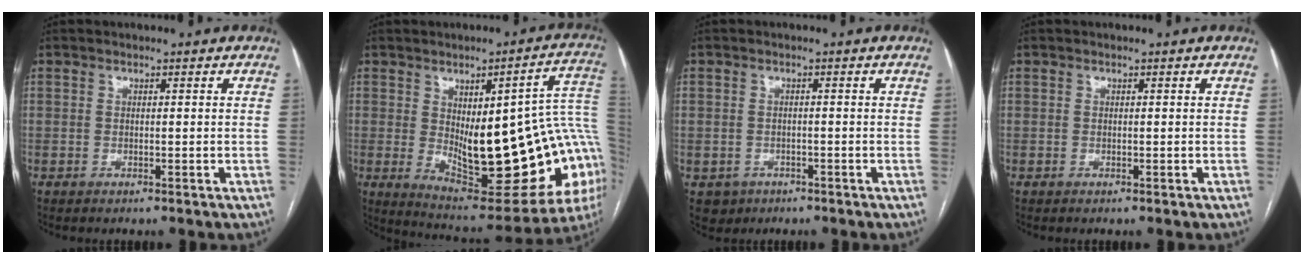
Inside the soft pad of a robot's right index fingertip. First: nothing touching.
{"total": 27.3, "force": [-1.1, 7.7, 26.1], "torque": [-0.282, 0.010, 0.009]}
{"total": 2.4, "force": [-1.1, 2.1, 0.2], "torque": [-0.001, 0.006, -0.013]}
{"total": 0.0}